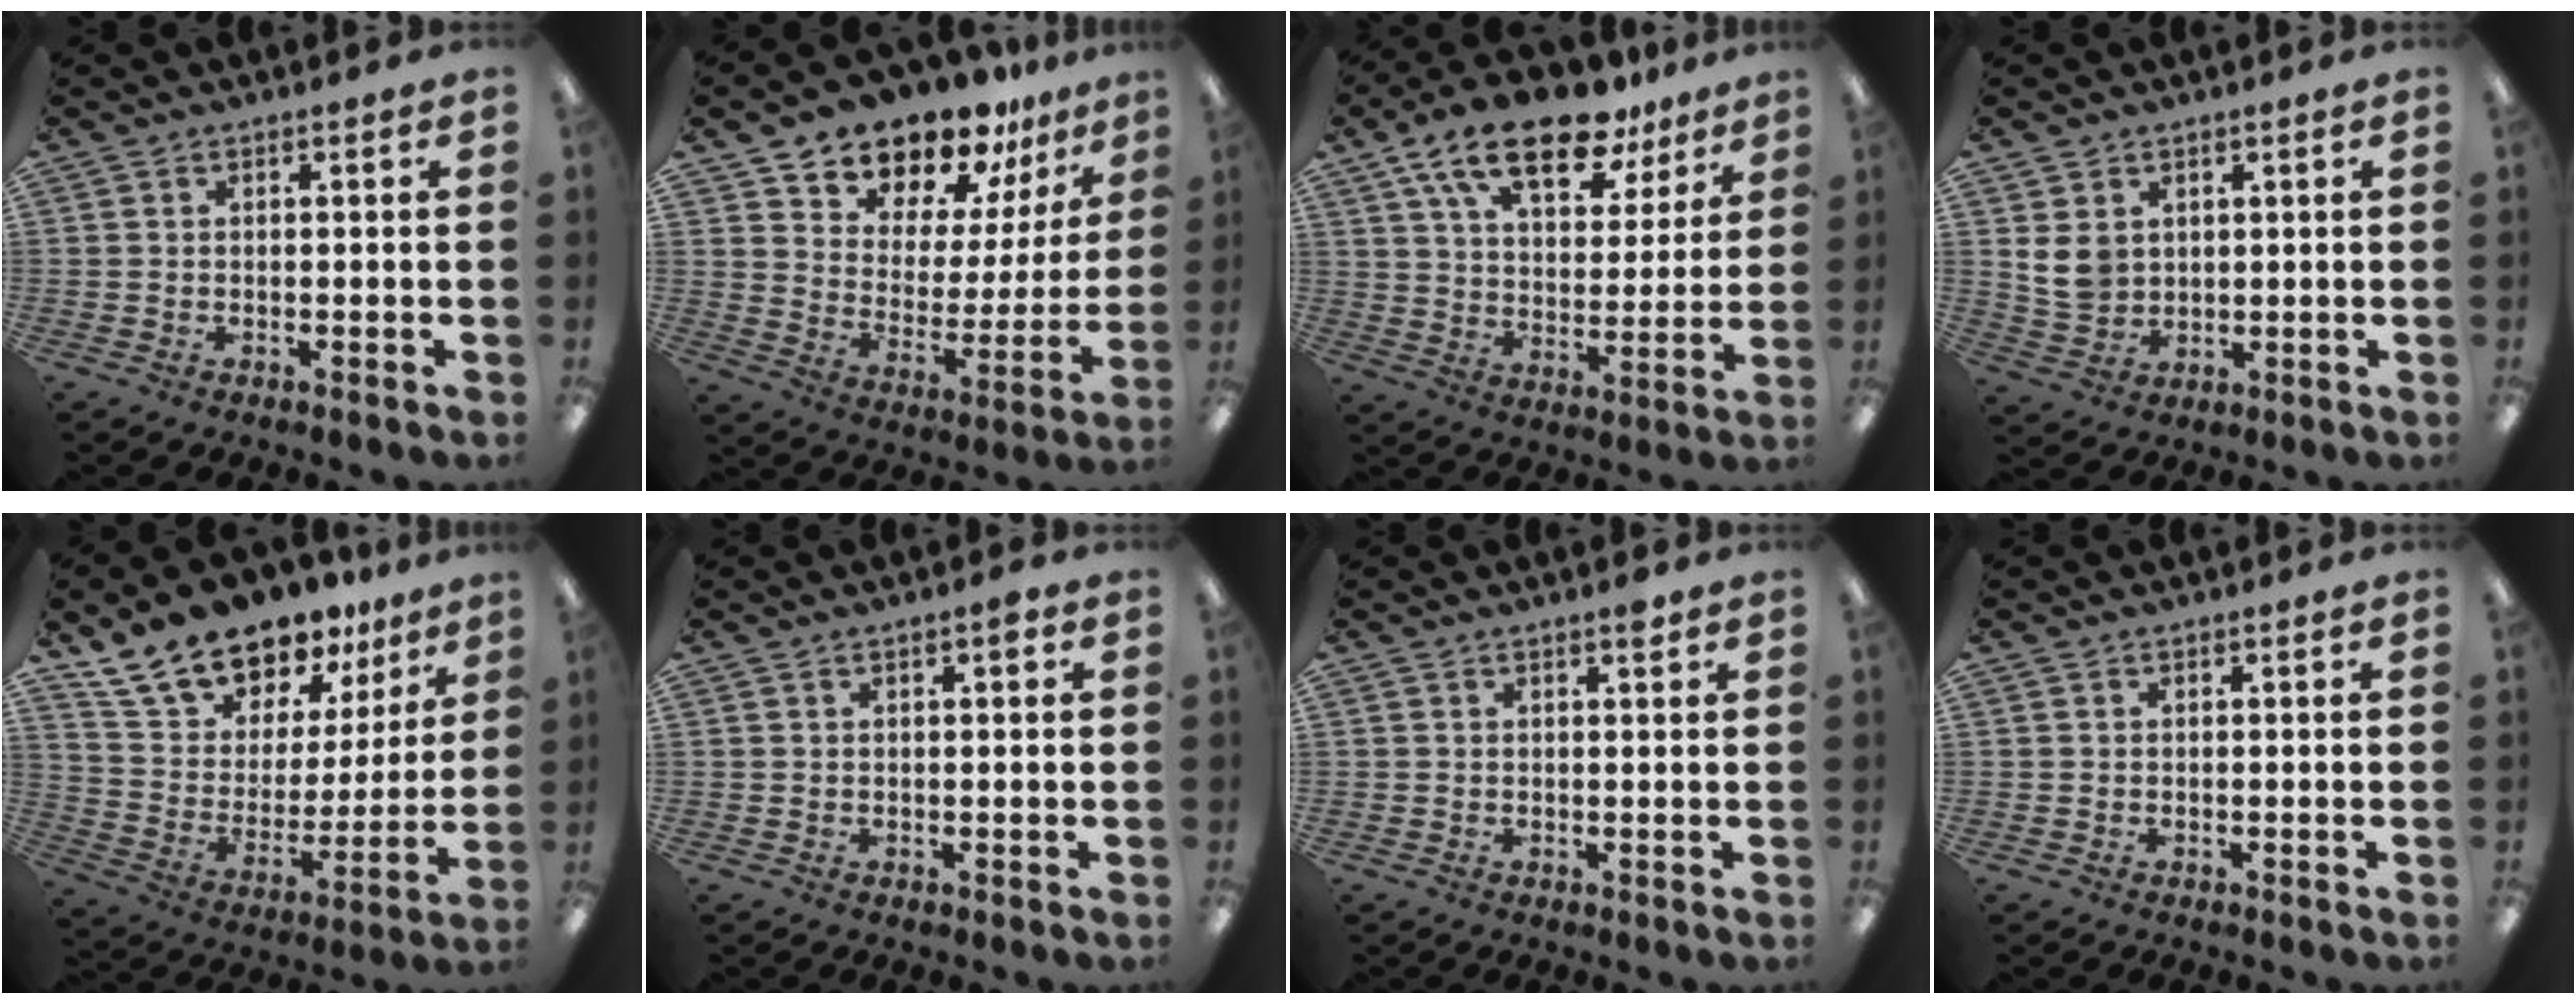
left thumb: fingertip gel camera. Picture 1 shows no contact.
{"total": 14.1, "force": [12.9, 5.4, 1.9], "torque": [-0.046, -0.120, 0.237]}
{"total": 17.8, "force": [12.1, 8.0, 10.4], "torque": [-0.176, -0.056, 0.211]}
{"total": 6.0, "force": [2.1, 5.0, 2.6], "torque": [-0.050, 0.000, 0.040]}
{"total": 16.1, "force": [14.2, 6.8, 3.2], "torque": [-0.086, -0.112, 0.264]}
{"total": 1.7, "force": [0.8, 0.5, 1.4], "torque": [-0.021, 0.002, 0.010]}
{"total": 1.5, "force": [1.1, 0.4, 1.0], "torque": [-0.006, -0.004, 0.014]}
{"total": 0.0}